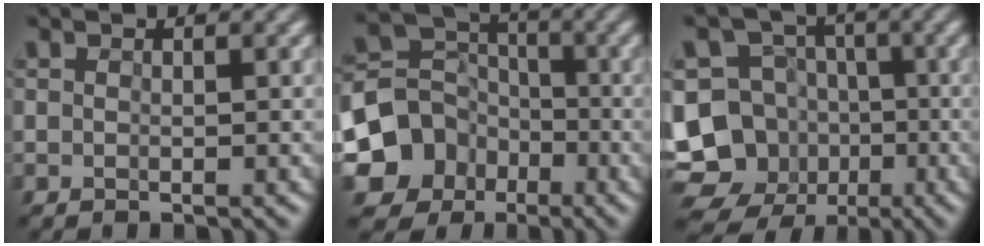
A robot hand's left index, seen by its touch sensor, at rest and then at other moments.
{"total": 8.5, "force": [-3.8, 7.0, 2.8], "torque": [-0.085, -0.003, -0.079]}
{"total": 10.9, "force": [-4.4, 9.3, 3.6], "torque": [-0.098, -0.010, -0.076]}